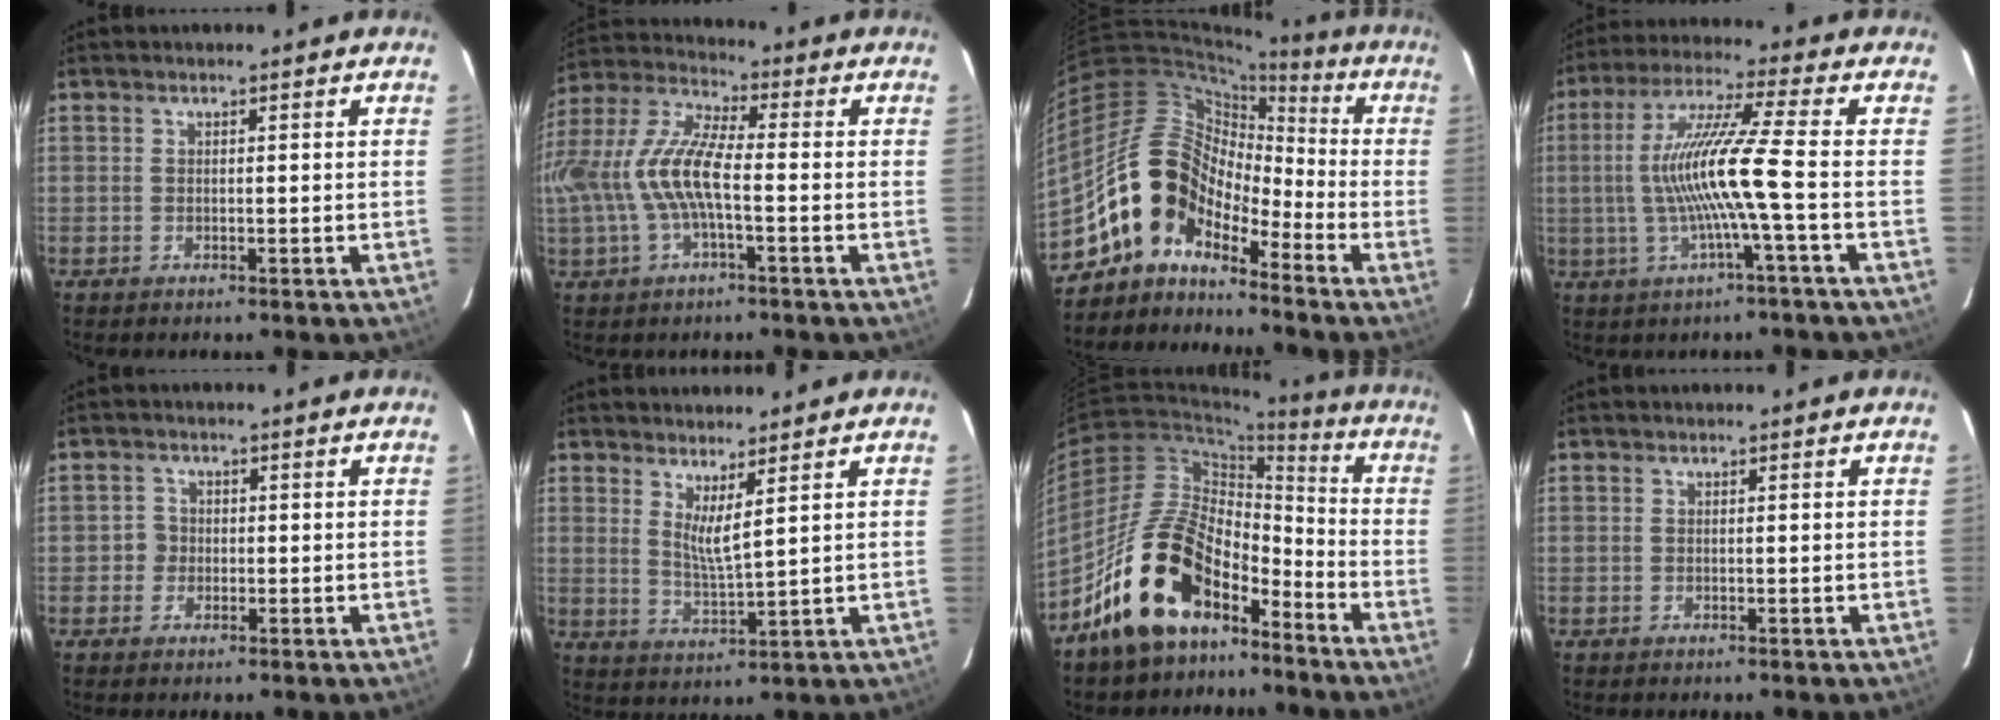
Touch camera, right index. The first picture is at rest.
{"total": 13.0, "force": [-2.1, 4.1, 12.1], "torque": [-0.255, 0.006, -0.038]}
{"total": 11.3, "force": [-8.2, 6.1, 4.6], "torque": [-0.075, 0.034, -0.172]}
{"total": 12.0, "force": [-1.9, -1.5, 11.7], "torque": [-0.221, 0.001, -0.031]}
{"total": 2.4, "force": [-0.7, 2.2, 0.1], "torque": [0.000, 0.010, -0.014]}
{"total": 4.7, "force": [3.0, 0.1, 3.6], "torque": [-0.065, -0.014, 0.051]}
{"total": 17.4, "force": [-11.7, 8.9, 9.3], "torque": [-0.172, 0.028, -0.197]}
{"total": 0.0}